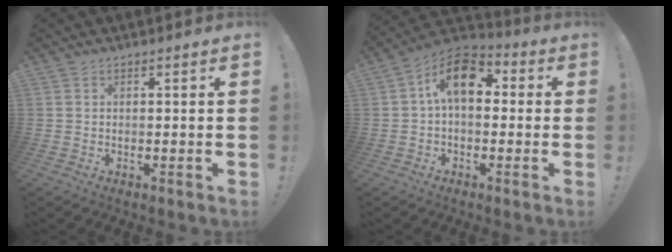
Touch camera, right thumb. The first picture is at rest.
{"total": 12.0, "force": [2.9, 7.3, 9.0], "torque": [-0.141, 0.008, 0.058]}